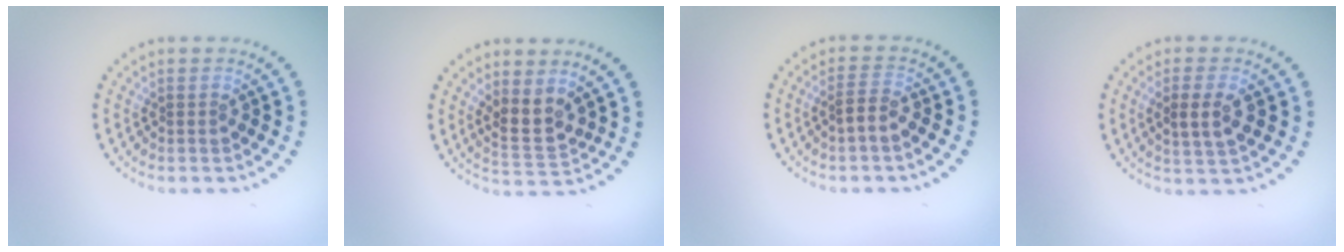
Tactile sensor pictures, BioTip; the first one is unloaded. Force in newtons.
{"total": 2.9, "press": 2.7, "slide": 1.2}
{"total": 1.8, "press": 1.6, "slide": 0.8}
{"total": 2.8, "press": 2.8, "slide": 0.5}